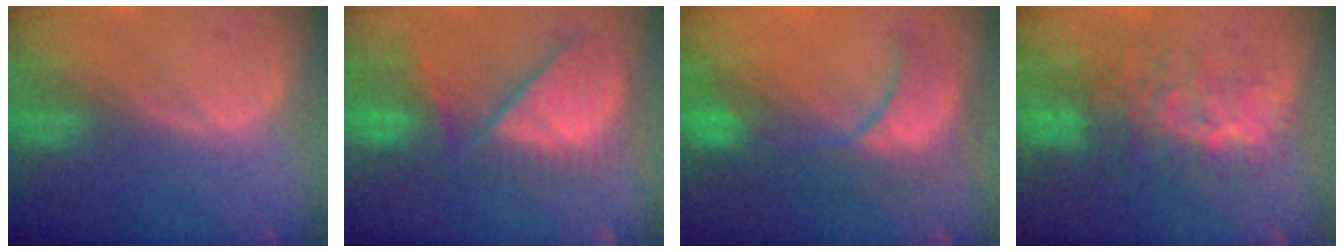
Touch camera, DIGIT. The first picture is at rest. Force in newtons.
{"total": 10.3, "press": 9.6, "slide": 3.7}
{"total": 9.5, "press": 8.9, "slide": 3.3}
{"total": 9.3, "press": 8.4, "slide": 4.1}